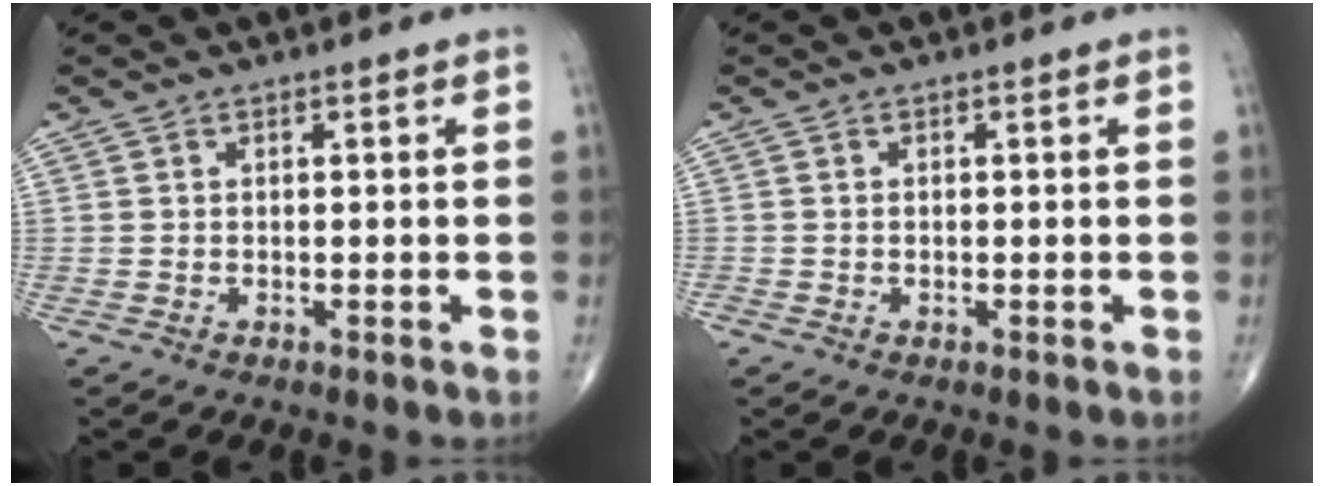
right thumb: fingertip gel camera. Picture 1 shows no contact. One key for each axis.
{"total": 0.0}